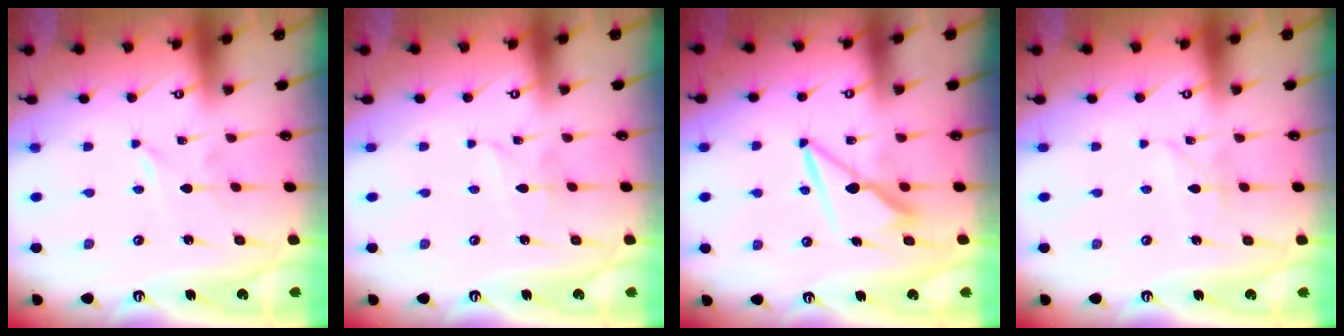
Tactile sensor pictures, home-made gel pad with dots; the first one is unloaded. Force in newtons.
{"total": 2.2, "press": 2.2, "slide": 0.2}
{"total": 8.0, "press": 7.9, "slide": 0.8}
{"total": 2.8, "press": 2.8, "slide": 0.2}